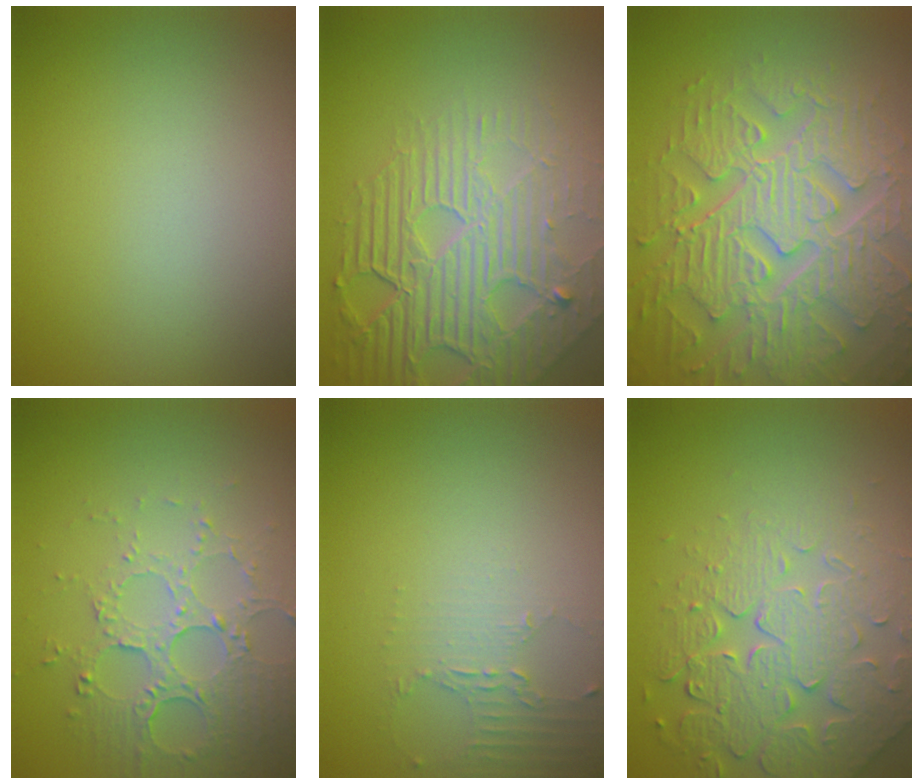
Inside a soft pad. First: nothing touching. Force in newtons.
{"total": 8.7, "press": 5.9, "slide": 6.5}
{"total": 9.4, "press": 6.9, "slide": 6.4}
{"total": 5.4, "press": 3.9, "slide": 3.7}
{"total": 2.1, "press": 1.5, "slide": 1.5}
{"total": 5.8, "press": 5.2, "slide": 2.7}